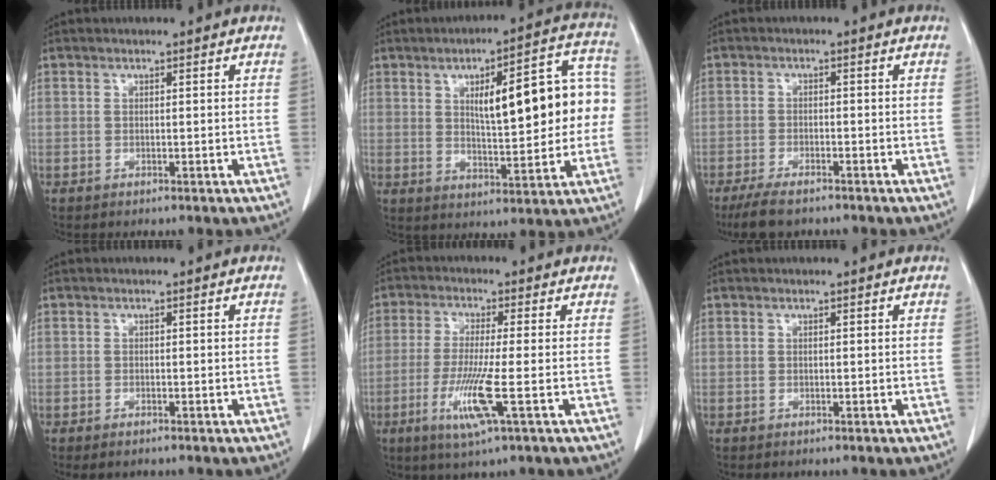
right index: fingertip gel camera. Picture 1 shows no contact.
{"total": 16.1, "force": [1.9, 4.6, 15.3], "torque": [-0.198, 0.039, 0.033]}
{"total": 6.0, "force": [-4.8, 1.5, 3.2], "torque": [-0.059, -0.012, -0.082]}
{"total": 1.2, "force": [-0.9, 0.3, 0.7], "torque": [-0.014, -0.003, -0.011]}
{"total": 8.1, "force": [-2.7, -0.5, 7.7], "torque": [-0.158, -0.025, -0.055]}
{"total": 0.0}